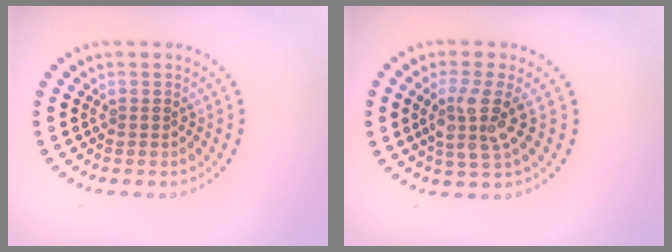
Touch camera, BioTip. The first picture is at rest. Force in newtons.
{"total": 3.6, "press": 3.0, "slide": 2.0}